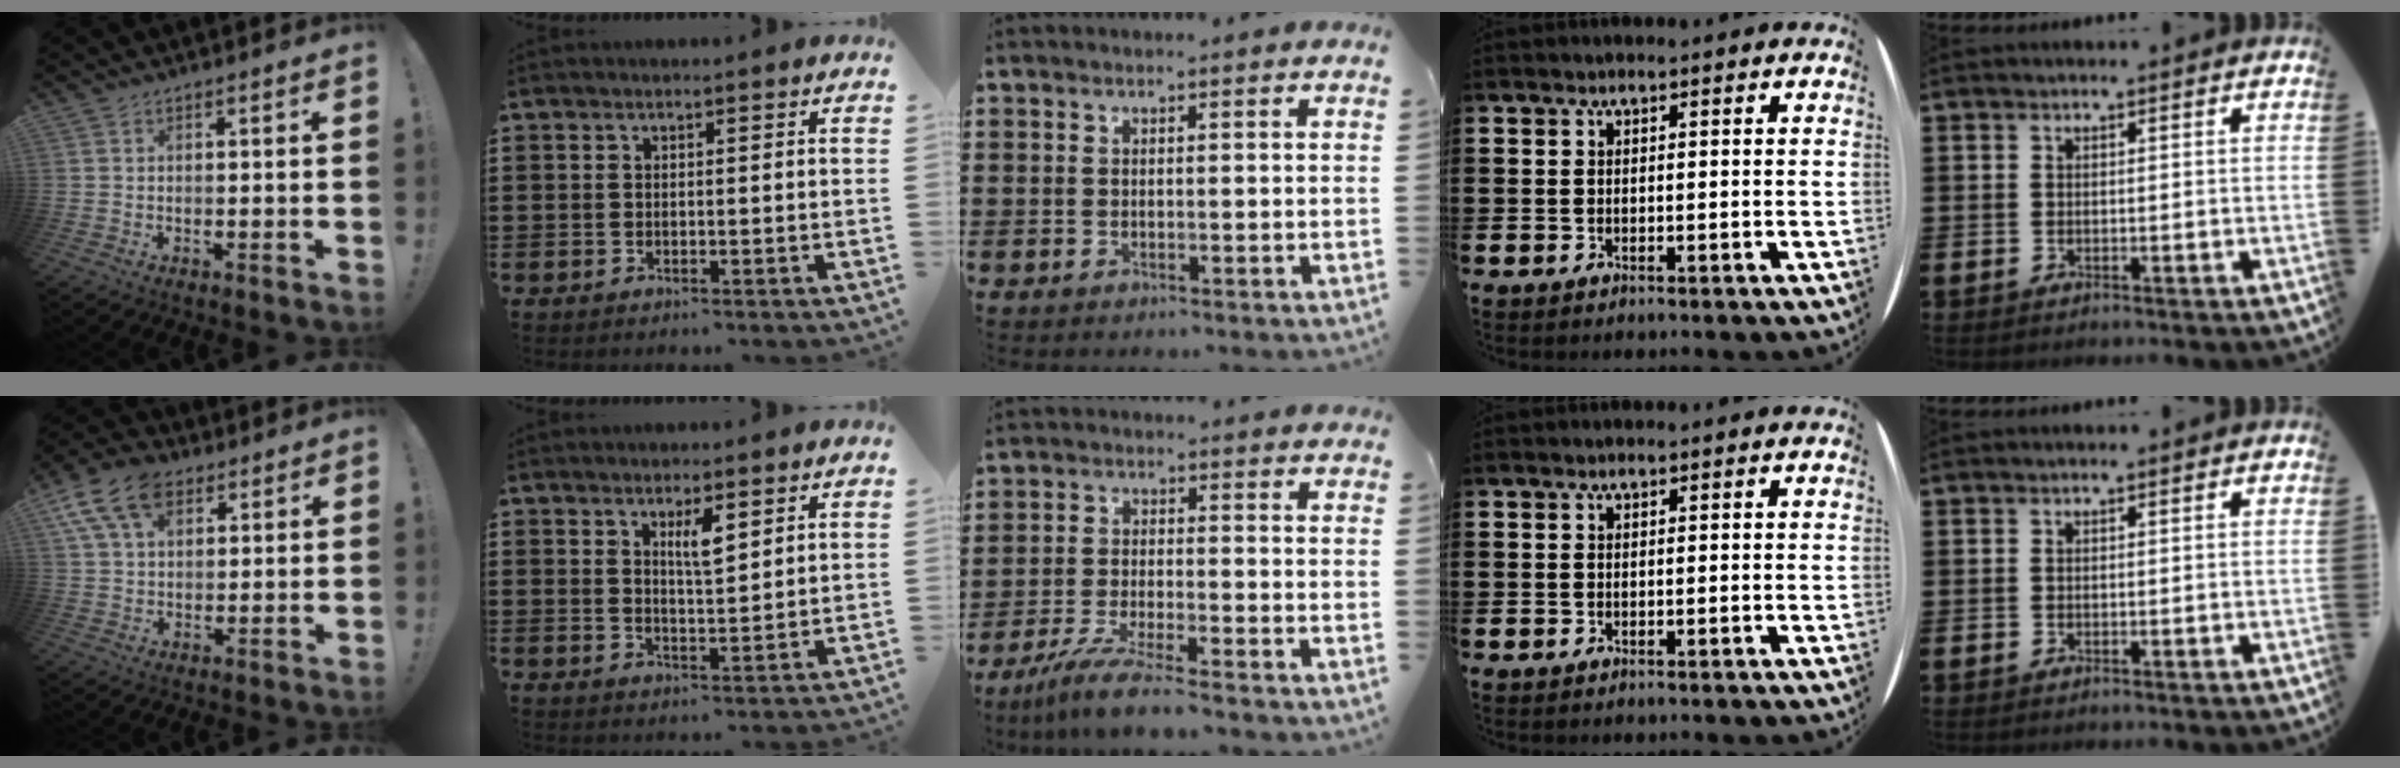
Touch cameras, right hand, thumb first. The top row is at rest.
{"thumb": {"total": 13.4, "force": [6.3, 8.8, 7.9], "torque": [-0.141, -0.017, 0.121]}, "index": {"total": 3.7, "force": [2.1, 0.9, 3.0], "torque": [-0.055, 0.002, 0.033]}, "middle": {"total": 6.2, "force": [-5.3, -0.3, 3.1], "torque": [-0.076, -0.021, -0.106]}}